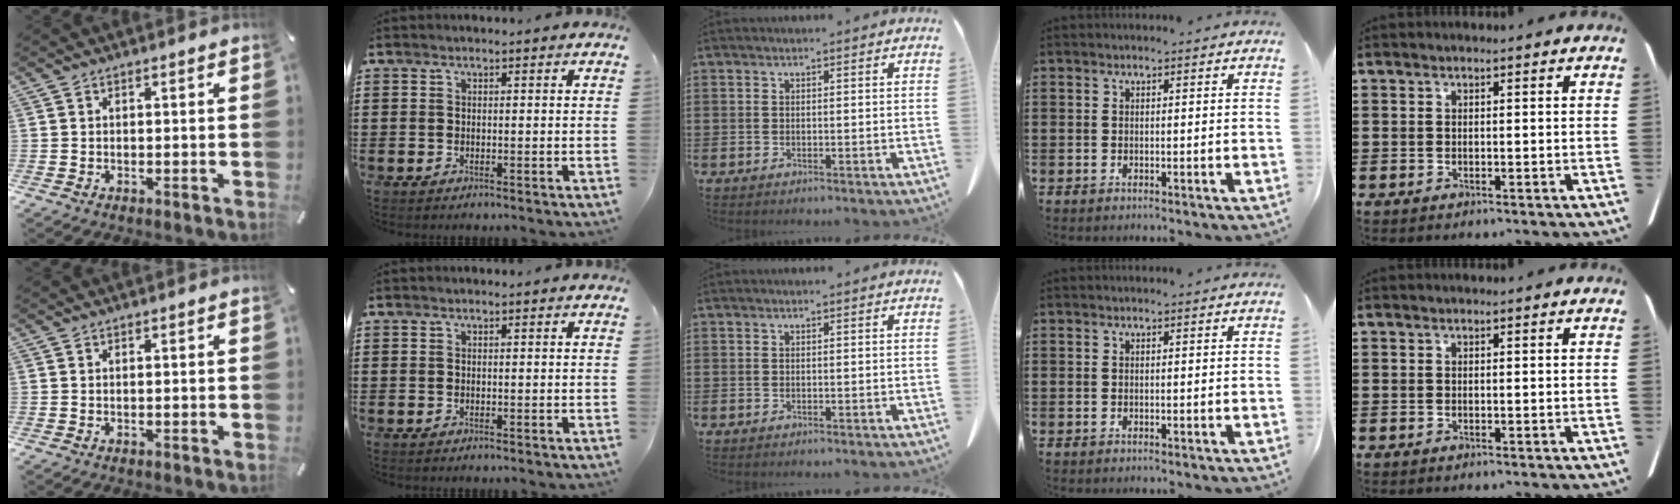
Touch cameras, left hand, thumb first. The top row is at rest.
{}